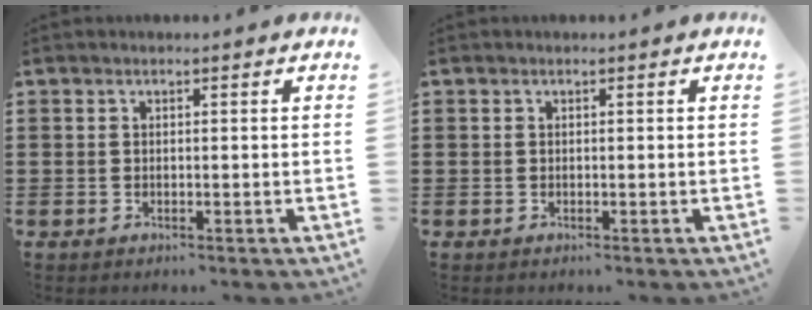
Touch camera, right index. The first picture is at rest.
{"total": 0.0}